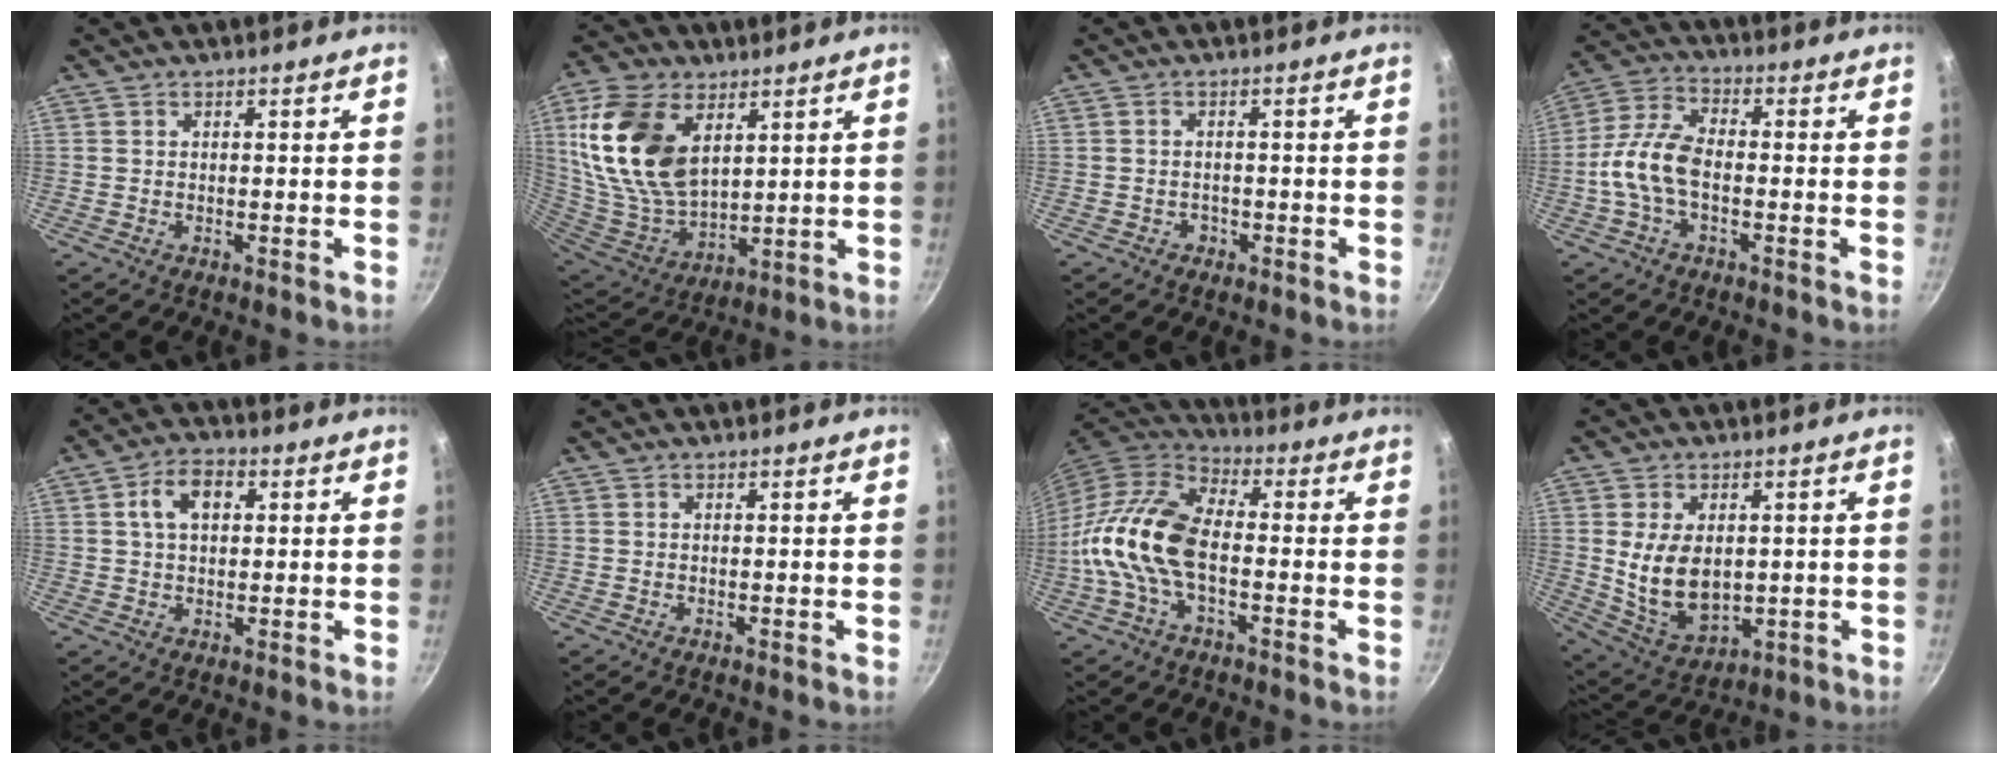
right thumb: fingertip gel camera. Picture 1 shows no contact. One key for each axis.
{"total": 21.0, "fx": 7.1, "fy": 12.7, "fz": 15.1, "tx": -0.286, "ty": -0.031, "tz": 0.148}
{"total": 1.6, "fx": -0.8, "fy": 1.4, "fz": 0.4, "tx": 0.002, "ty": 0.011, "tz": -0.007}
{"total": 9.6, "fx": -2.0, "fy": 5.1, "fz": 7.8, "tx": -0.157, "ty": 0.033, "tz": -0.052}
{"total": 7.3, "fx": 1.8, "fy": 4.8, "fz": 5.2, "tx": -0.068, "ty": 0.013, "tz": 0.025}
{"total": 0.0}
{"total": 15.7, "fx": -2.4, "fy": 8.6, "fz": 12.9, "tx": -0.241, "ty": 0.035, "tz": -0.062}
{"total": 11.9, "fx": 0.7, "fy": 7.8, "fz": 9.0, "tx": -0.147, "ty": -0.018, "tz": 0.035}